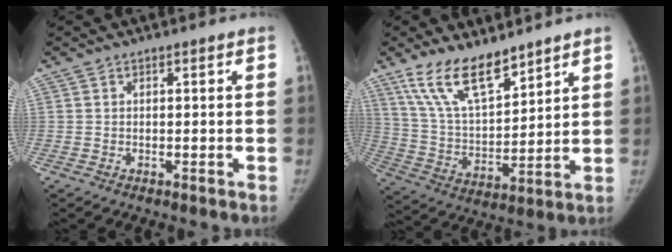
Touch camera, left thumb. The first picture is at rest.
{"total": 14.1, "force": [10.4, 5.3, 8.0], "torque": [-0.122, -0.057, 0.209]}